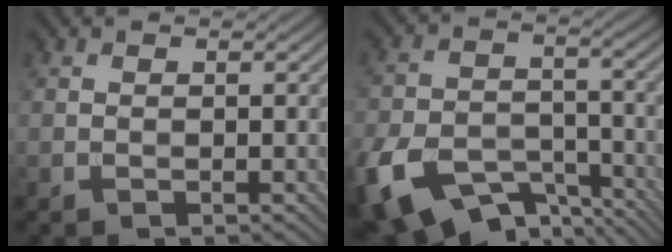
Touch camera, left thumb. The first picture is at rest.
{"total": 13.0, "force": [-8.3, 7.1, 7.0], "torque": [-0.157, -0.021, -0.148]}